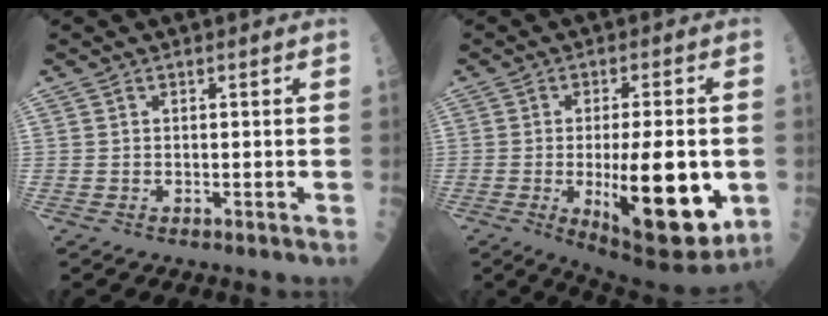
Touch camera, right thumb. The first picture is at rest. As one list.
[{"total": 19.2, "force": [-3.4, 6.5, 17.8], "torque": [-0.247, -0.020, -0.031]}]